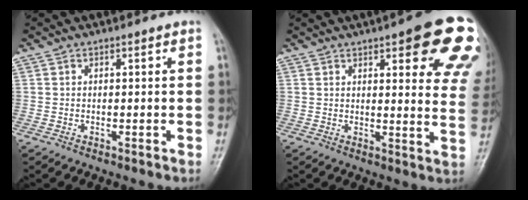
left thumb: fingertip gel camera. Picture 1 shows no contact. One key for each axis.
{"total": 19.6, "fx": 10.1, "fy": 5.6, "fz": 15.8, "tx": -0.164, "ty": -0.029, "tz": 0.112}